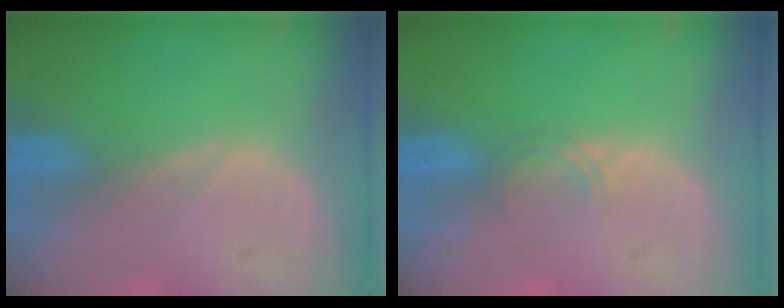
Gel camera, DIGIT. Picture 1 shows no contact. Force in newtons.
{"total": 1.4, "press": 1.4, "slide": 0.2}